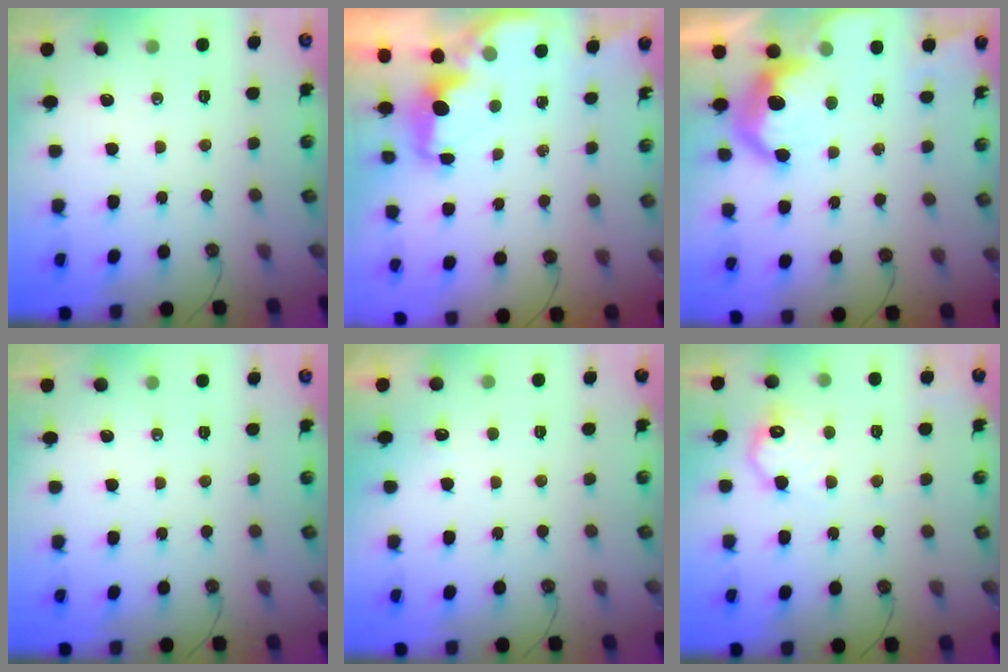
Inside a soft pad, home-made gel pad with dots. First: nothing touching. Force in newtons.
{"total": 2.2, "press": 2.1, "slide": 0.7}
{"total": 9.7, "press": 9.7, "slide": 0.9}
{"total": 0.0}
{"total": 2.4, "press": 2.2, "slide": 1.0}
{"total": 10.3, "press": 10.3, "slide": 0.5}